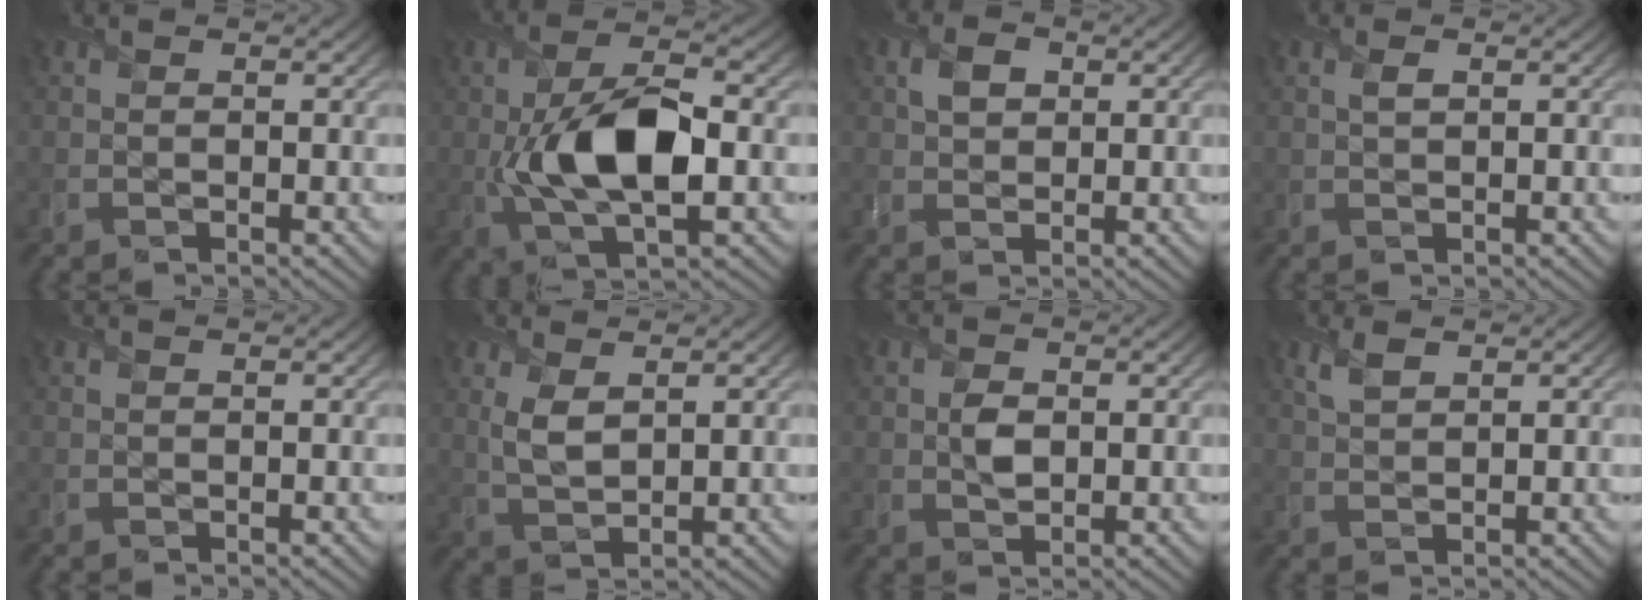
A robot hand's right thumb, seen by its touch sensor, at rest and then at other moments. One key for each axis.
{"total": 11.4, "fx": -1.2, "fy": 5.2, "fz": 10.1, "tx": -0.191, "ty": 0.003, "tz": -0.021}
{"total": 2.6, "fx": 1.0, "fy": 2.0, "fz": 1.3, "tx": -0.031, "ty": 0.001, "tz": 0.018}
{"total": 1.2, "fx": 0.6, "fy": 0.5, "fz": 1.0, "tx": -0.022, "ty": 0.000, "tz": 0.011}
{"total": 0.0}
{"total": 4.1, "fx": 1.6, "fy": 1.9, "fz": 3.3, "tx": -0.085, "ty": -0.002, "tz": 0.035}
{"total": 2.6, "fx": 0.3, "fy": 1.7, "fz": 1.9, "tx": -0.043, "ty": -0.002, "tz": 0.004}
{"total": 2.3, "fx": 1.5, "fy": 1.0, "fz": 1.3, "tx": -0.037, "ty": 0.000, "tz": 0.035}